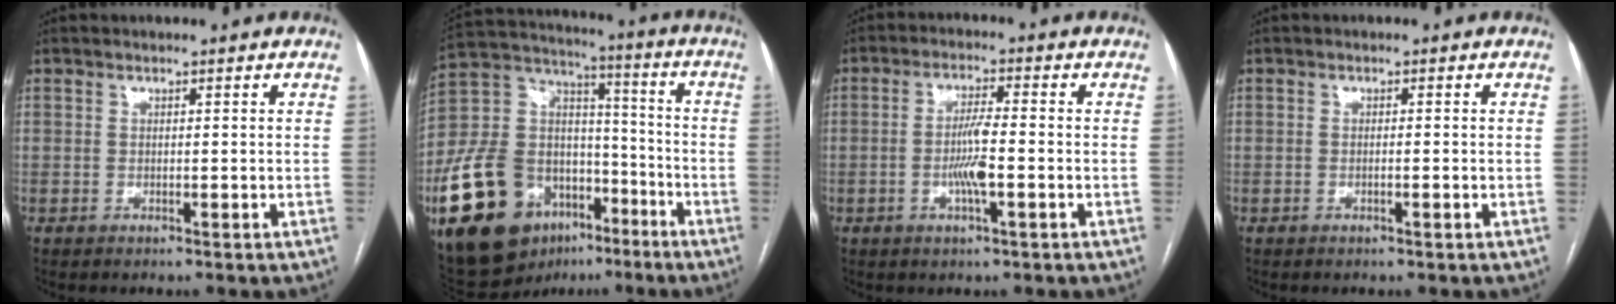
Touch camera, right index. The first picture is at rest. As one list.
[{"total": 21.7, "force": [-11.0, 13.7, 12.8], "torque": [-0.245, 0.054, -0.181]}, {"total": 5.5, "force": [-1.4, 0.4, 5.3], "torque": [-0.108, -0.002, -0.026]}, {"total": 0.9, "force": [-0.4, 0.0, 0.8], "torque": [-0.016, 0.001, -0.004]}]